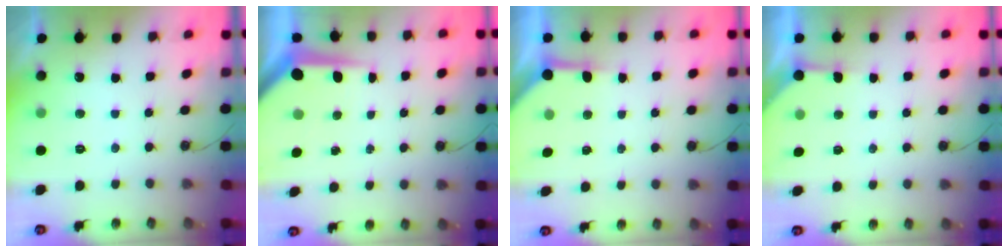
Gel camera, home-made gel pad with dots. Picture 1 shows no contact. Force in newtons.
{"total": 6.0, "press": 6.0, "slide": 0.6}
{"total": 4.0, "press": 3.9, "slide": 0.5}
{"total": 2.8, "press": 2.8, "slide": 0.4}